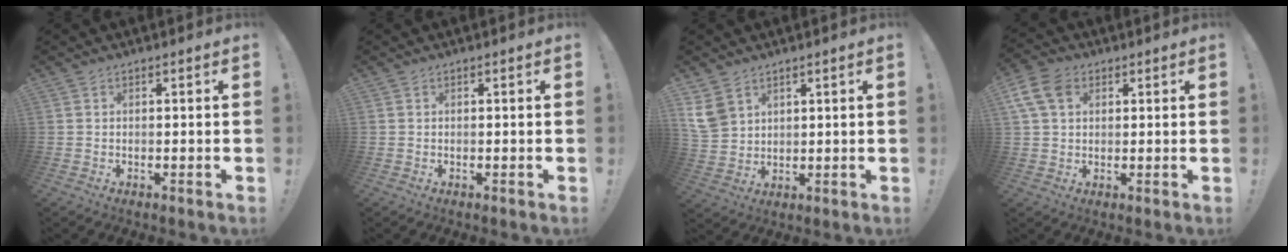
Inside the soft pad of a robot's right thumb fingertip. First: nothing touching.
{"total": 0.0}
{"total": 7.2, "force": [4.2, 4.9, 3.2], "torque": [-0.055, -0.021, 0.086]}
{"total": 9.6, "force": [3.5, 6.7, 5.9], "torque": [-0.123, -0.002, 0.068]}